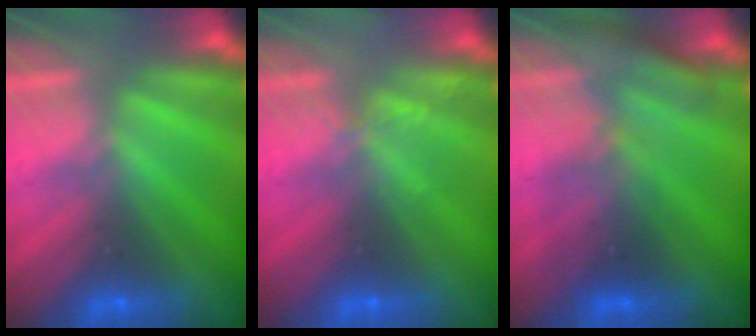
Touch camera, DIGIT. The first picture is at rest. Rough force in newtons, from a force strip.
{"total": 2.1}
{"total": 2.7}